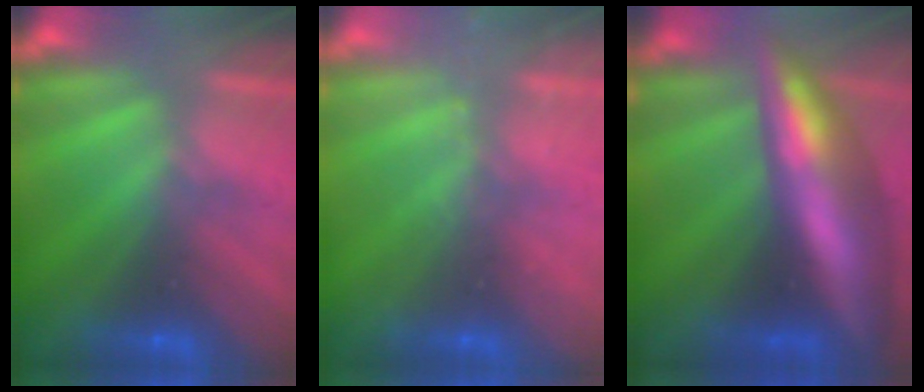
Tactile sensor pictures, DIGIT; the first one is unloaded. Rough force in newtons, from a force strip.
{"total": 1.8}
{"total": 13.7}